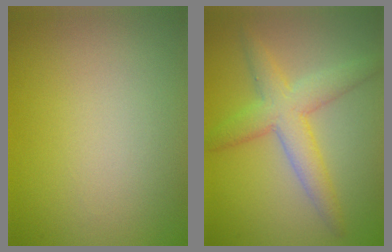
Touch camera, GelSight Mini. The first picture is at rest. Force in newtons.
{"total": 4.7, "press": 4.7, "slide": 0.1}